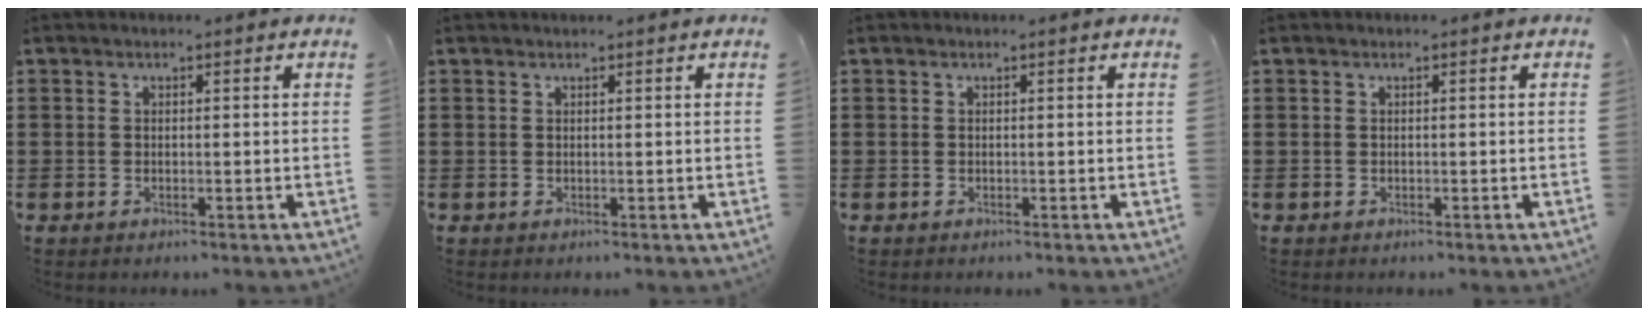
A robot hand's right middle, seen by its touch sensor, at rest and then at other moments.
{"total": 0.0}
{"total": 0.0}
{"total": 0.0}